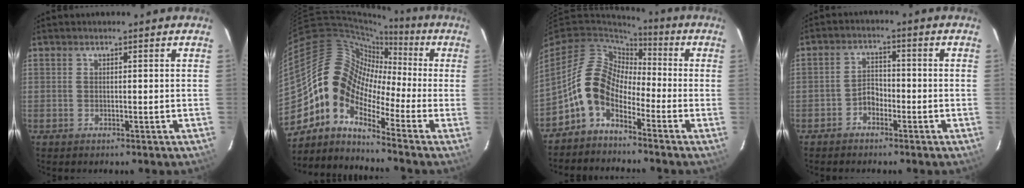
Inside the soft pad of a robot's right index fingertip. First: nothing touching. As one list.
[{"total": 11.0, "force": [-5.1, 7.1, 6.7], "torque": [-0.112, 0.025, -0.127]}, {"total": 9.8, "force": [-4.7, 6.1, 6.1], "torque": [-0.122, 0.017, -0.108]}, {"total": 3.1, "force": [-2.0, 2.0, 1.3], "torque": [-0.026, 0.011, -0.034]}]